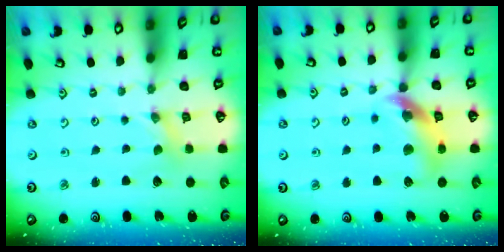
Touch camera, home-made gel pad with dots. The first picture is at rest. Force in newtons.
{"total": 13.4, "press": 13.3, "slide": 1.7}